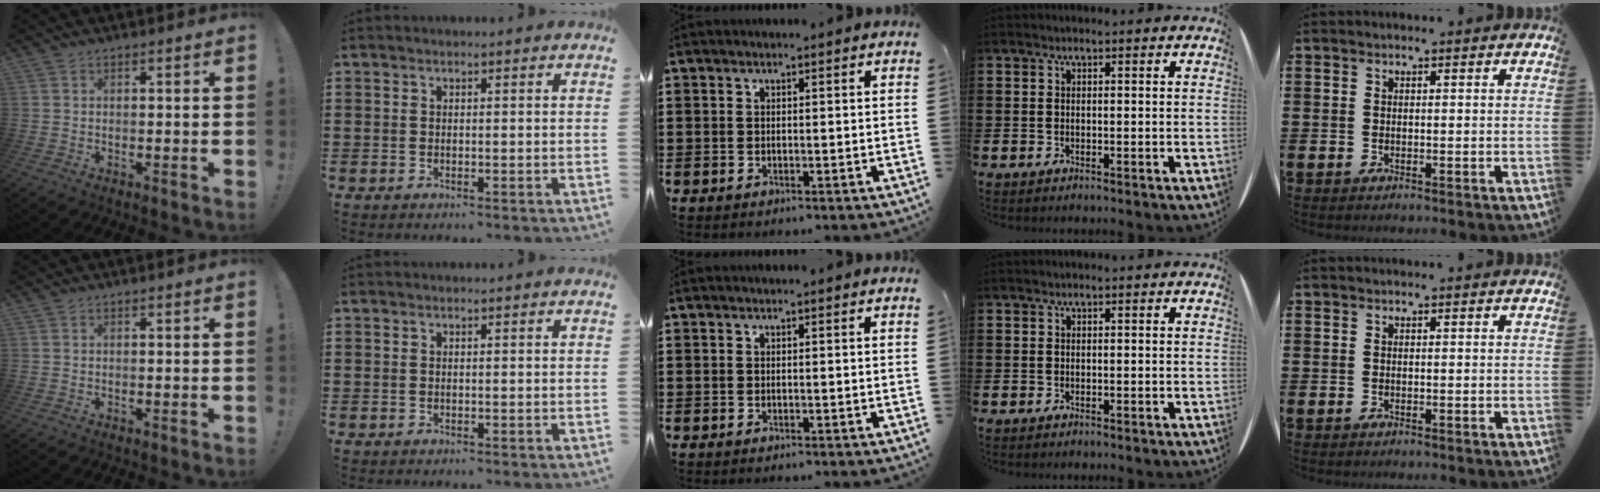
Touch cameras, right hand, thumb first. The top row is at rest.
{}